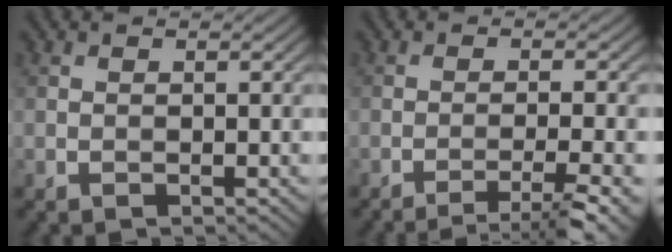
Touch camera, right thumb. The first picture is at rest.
{"total": 5.9, "force": [-3.8, 0.6, 4.5], "torque": [-0.063, 0.011, -0.068]}